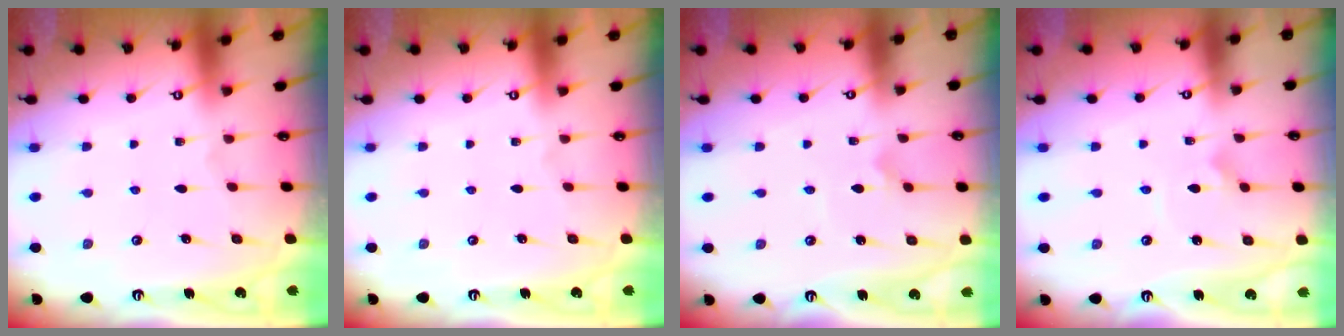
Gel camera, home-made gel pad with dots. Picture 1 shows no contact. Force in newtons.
{"total": 0.0}
{"total": 2.9, "press": 2.9, "slide": 0.2}
{"total": 2.0, "press": 2.0, "slide": 0.1}